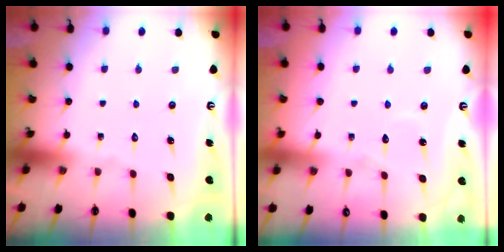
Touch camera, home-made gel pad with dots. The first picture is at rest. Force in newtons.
{"total": 3.6, "press": 3.6, "slide": 0.4}